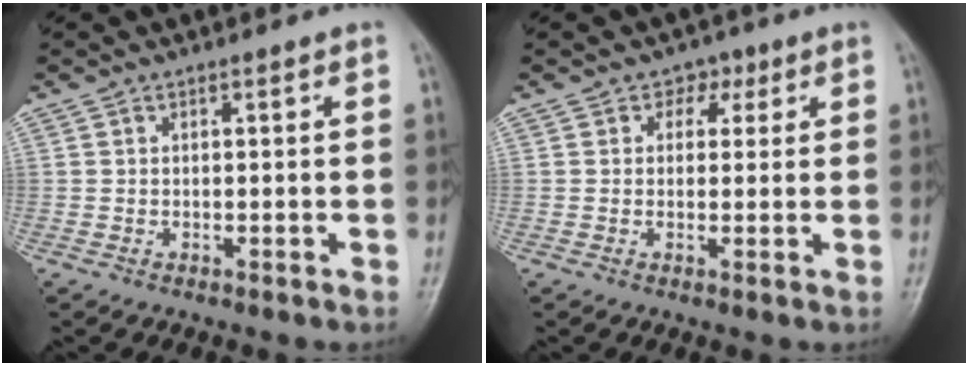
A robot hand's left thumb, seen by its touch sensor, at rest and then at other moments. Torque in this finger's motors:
{"motor_torque": [-0.33, 0.02, -0.08, 0.07, -0.16]}